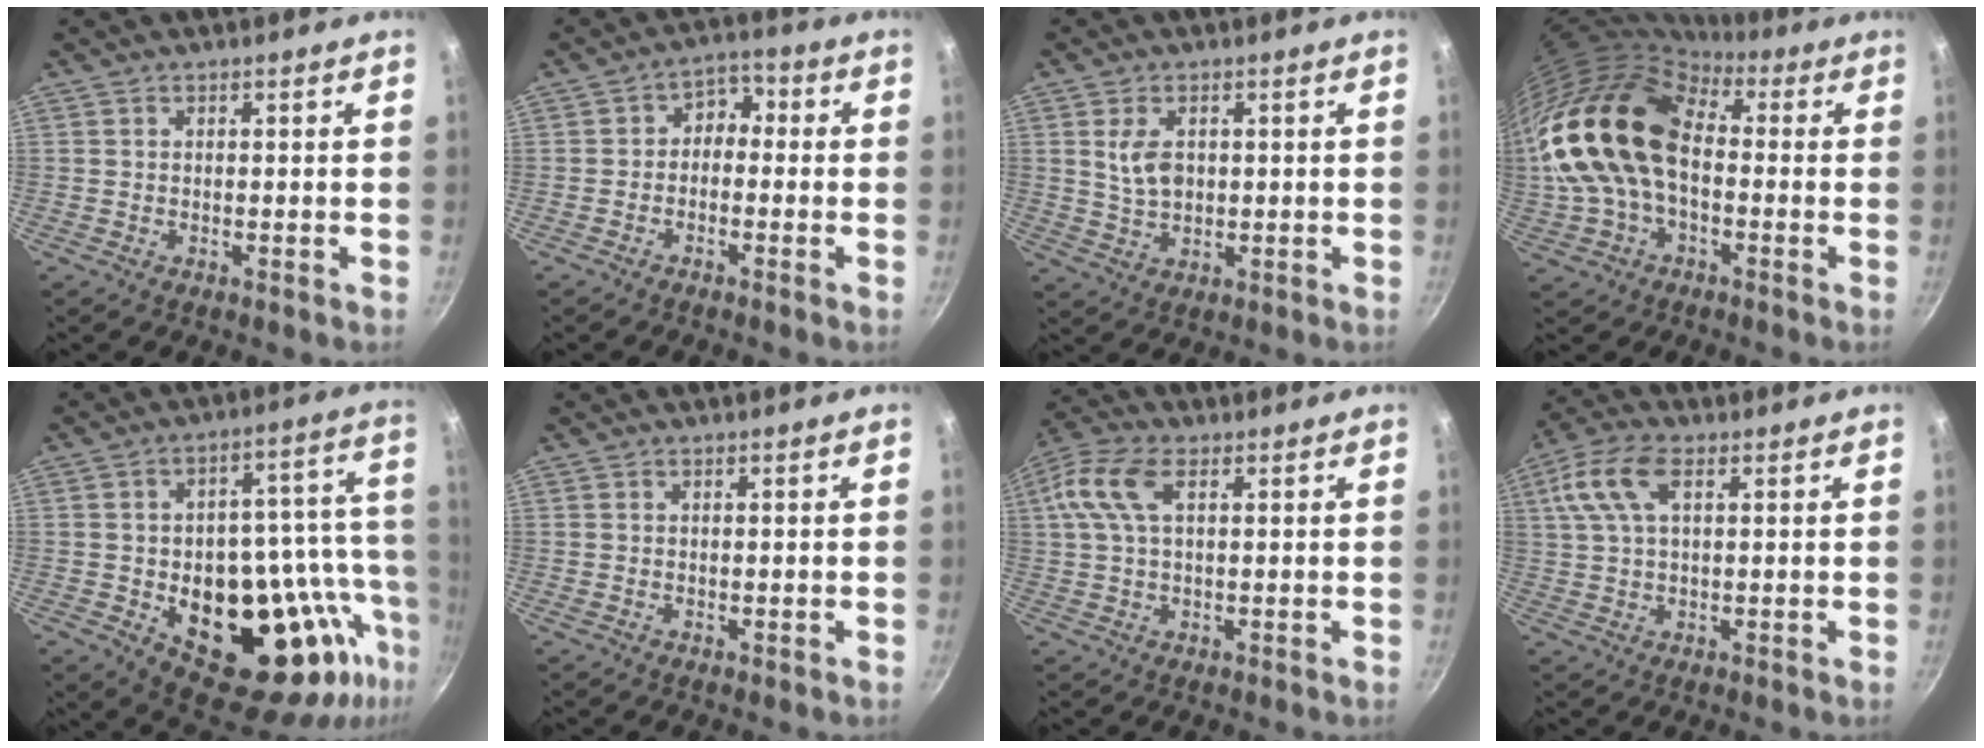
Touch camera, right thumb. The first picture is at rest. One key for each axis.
{"total": 4.3, "fx": -0.9, "fy": 3.3, "fz": 2.5, "tx": -0.013, "ty": 0.023, "tz": -0.028}
{"total": 5.6, "fx": 1.1, "fy": 3.5, "fz": 4.2, "tx": -0.069, "ty": -0.005, "tz": 0.025}
{"total": 21.9, "fx": 0.4, "fy": 14.2, "fz": 16.7, "tx": -0.325, "ty": 0.036, "tz": -0.002}
{"total": 25.7, "fx": -6.2, "fy": 13.7, "fz": 20.9, "tx": -0.238, "ty": 0.011, "tz": -0.076}
{"total": 0.0}
{"total": 9.4, "fx": 2.8, "fy": 4.9, "fz": 7.5, "tx": -0.157, "ty": 0.024, "tz": 0.045}
{"total": 9.3, "fx": 3.1, "fy": 4.7, "fz": 7.4, "tx": -0.151, "ty": 0.021, "tz": 0.055}